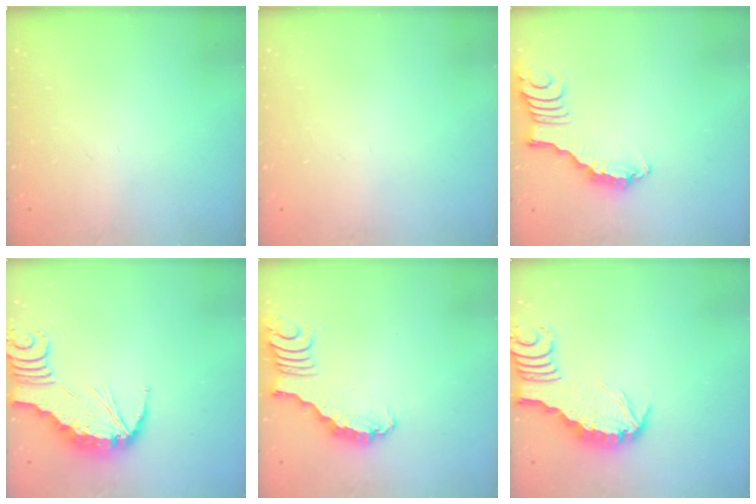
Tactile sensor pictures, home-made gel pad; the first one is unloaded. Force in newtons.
{"total": 0.0}
{"total": 2.6, "press": 2.6, "slide": 0.3}
{"total": 2.2, "press": 2.2, "slide": 0.2}
{"total": 2.8, "press": 2.8, "slide": 0.3}
{"total": 2.9, "press": 2.9, "slide": 0.3}